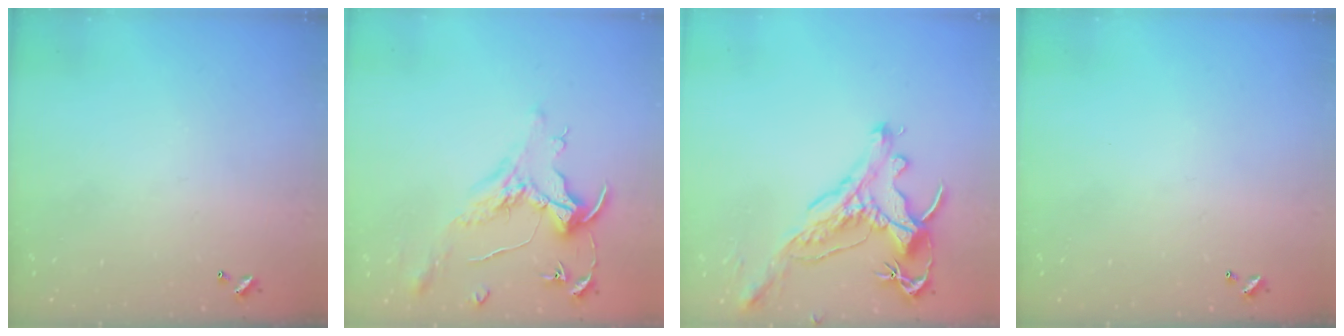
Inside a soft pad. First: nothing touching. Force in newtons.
{"total": 1.6, "press": 1.4, "slide": 0.7}
{"total": 1.2, "press": 0.9, "slide": 0.9}
{"total": 0.0}